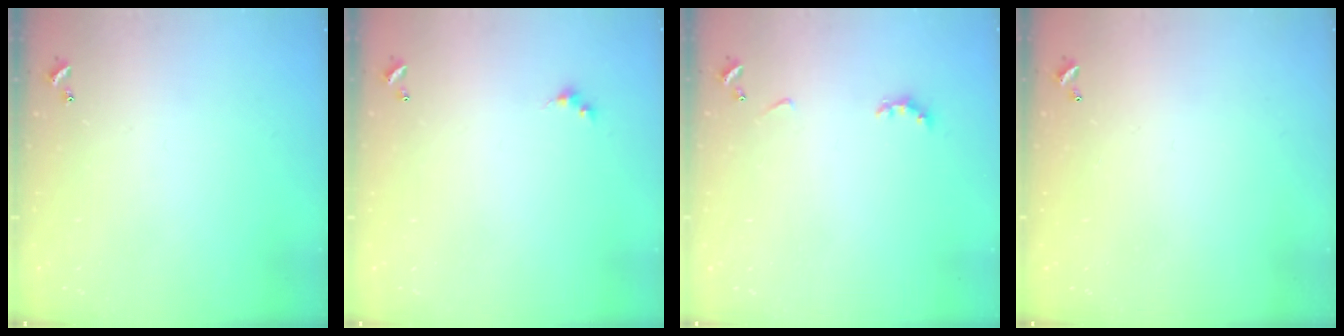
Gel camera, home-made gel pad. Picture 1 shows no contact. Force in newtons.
{"total": 1.5, "press": 1.4, "slide": 0.3}
{"total": 2.9, "press": 2.8, "slide": 0.6}
{"total": 2.8, "press": 2.8, "slide": 0.1}